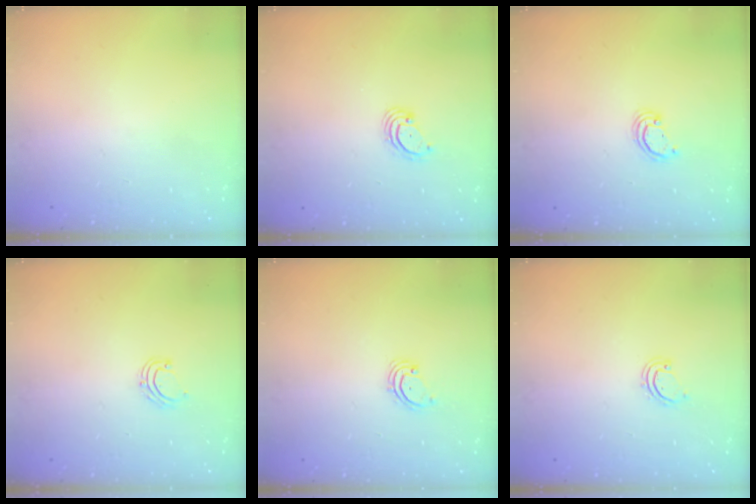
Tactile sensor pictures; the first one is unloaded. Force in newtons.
{"total": 3.1, "press": 3.1, "slide": 0.3}
{"total": 2.0, "press": 2.0, "slide": 0.2}
{"total": 4.6, "press": 4.5, "slide": 0.5}
{"total": 2.1, "press": 2.1, "slide": 0.3}
{"total": 2.5, "press": 2.5, "slide": 0.3}